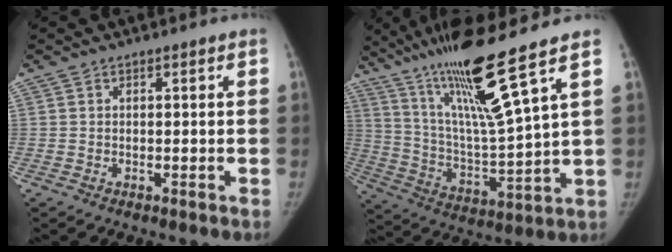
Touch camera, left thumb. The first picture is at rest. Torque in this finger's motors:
{"motor_torque": [0.92, -0.69, 1.41, -1.35, 0.41]}